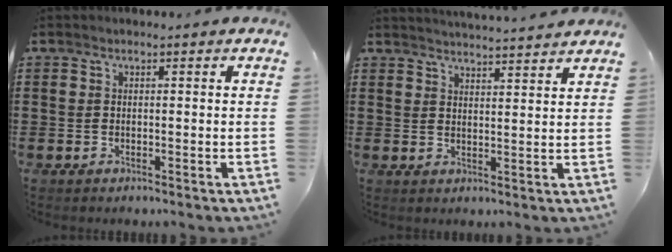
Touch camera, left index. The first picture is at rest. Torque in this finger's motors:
{"motor_torque": [1.05, -1.09, 0.19, 0.10]}